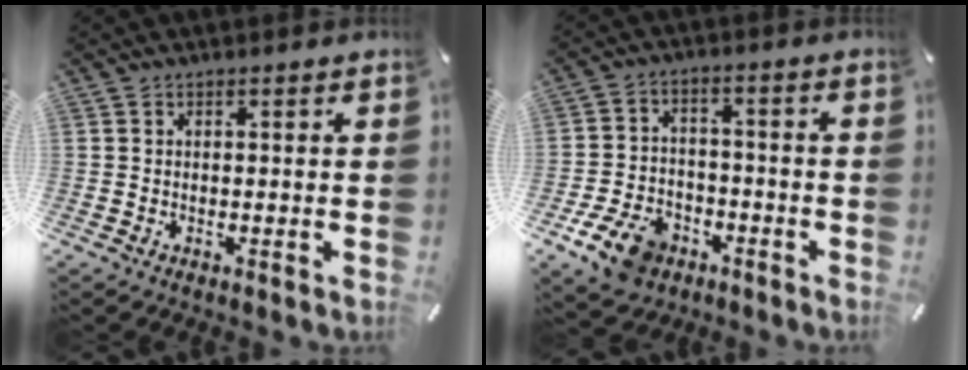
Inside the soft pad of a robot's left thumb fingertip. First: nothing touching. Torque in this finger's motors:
{"motor_torque": [0.65, 1.75, 0.19, 0.13, 0.29]}